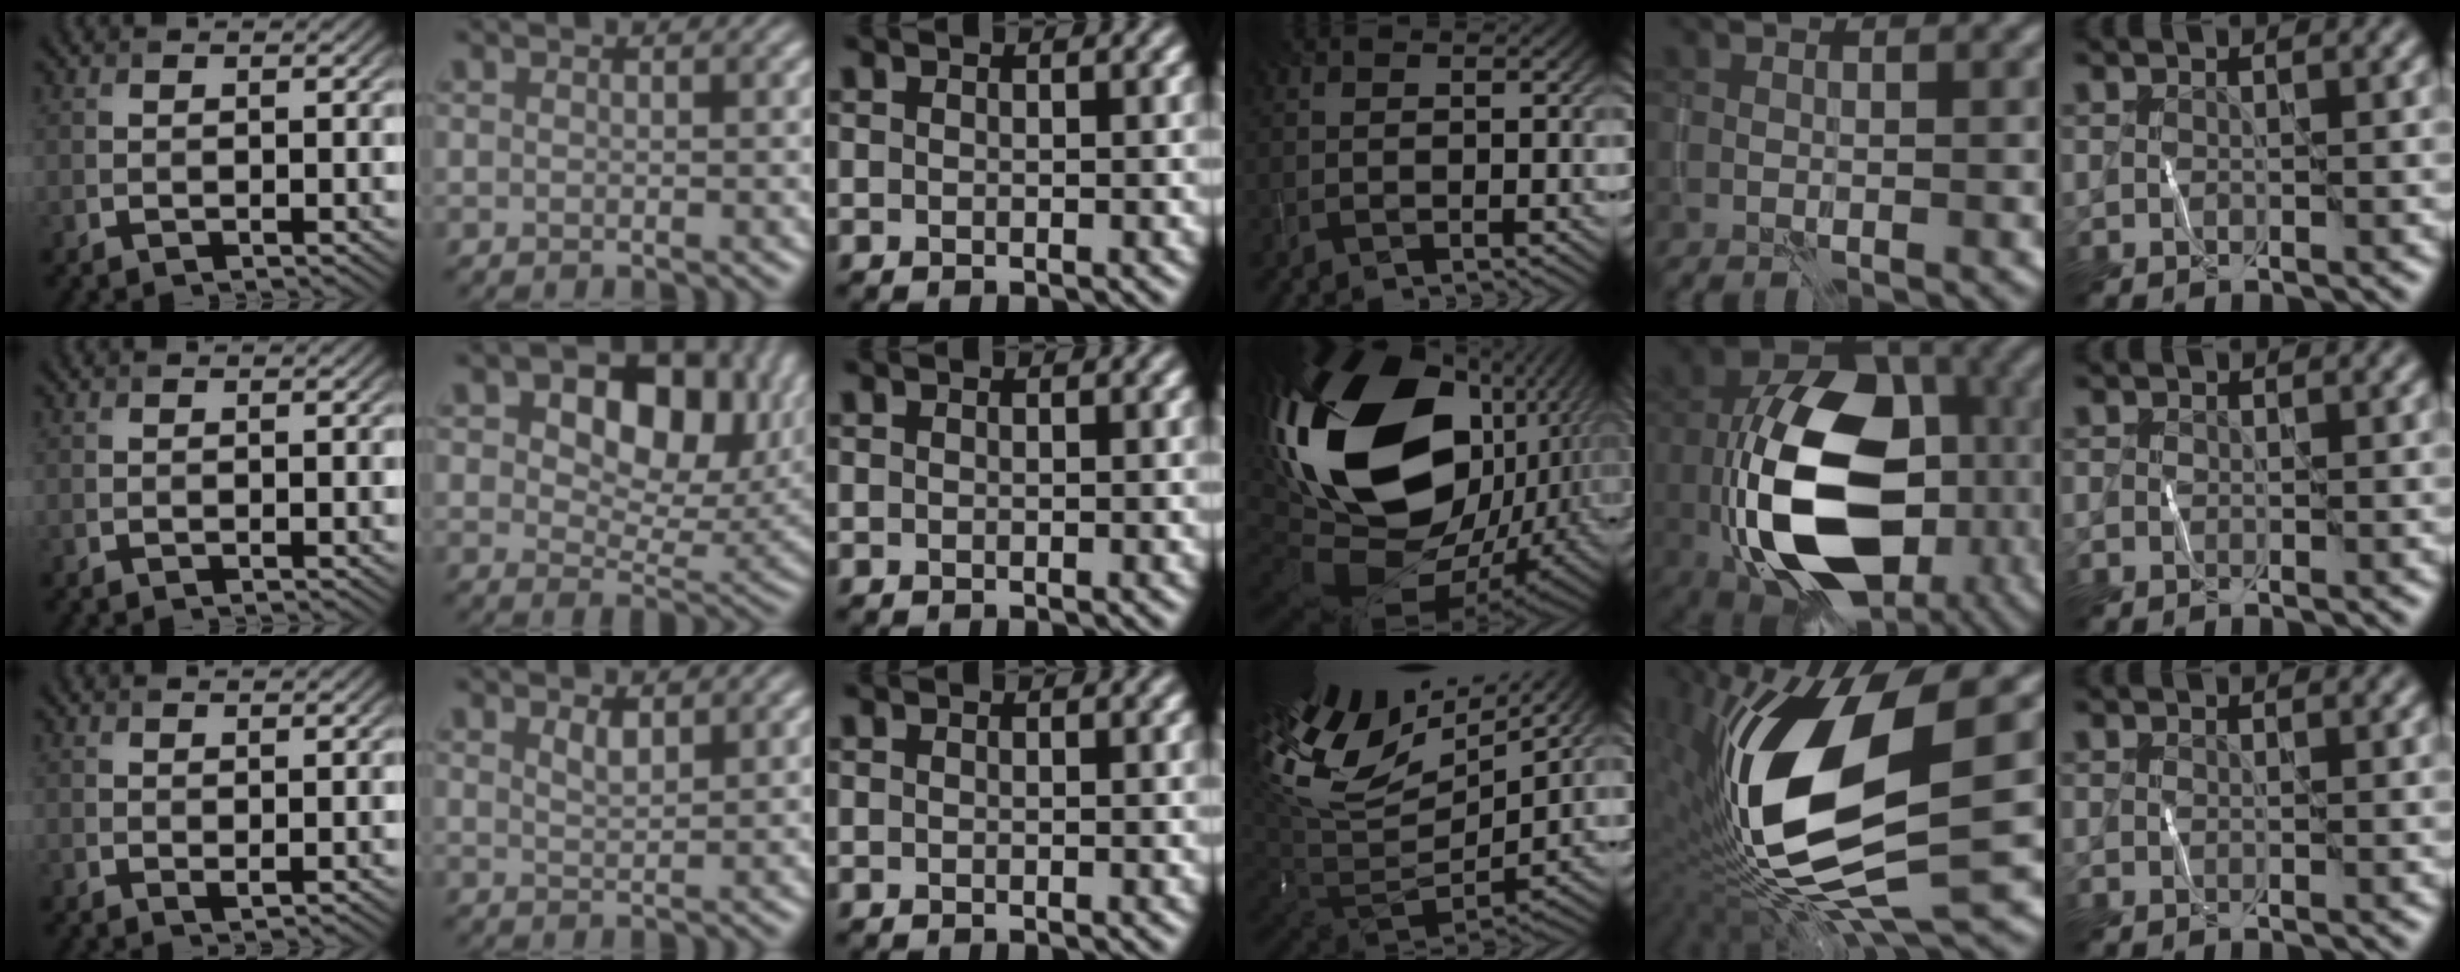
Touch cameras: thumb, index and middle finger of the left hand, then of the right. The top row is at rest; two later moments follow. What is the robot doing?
{"motion": "wipe", "object": "whiteboard"}